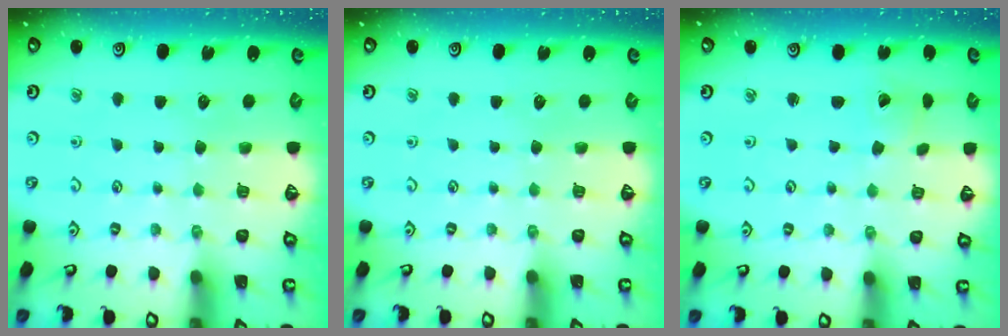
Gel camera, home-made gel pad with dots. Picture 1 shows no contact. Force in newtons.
{"total": 0.0}
{"total": 2.4, "press": 2.4, "slide": 0.2}